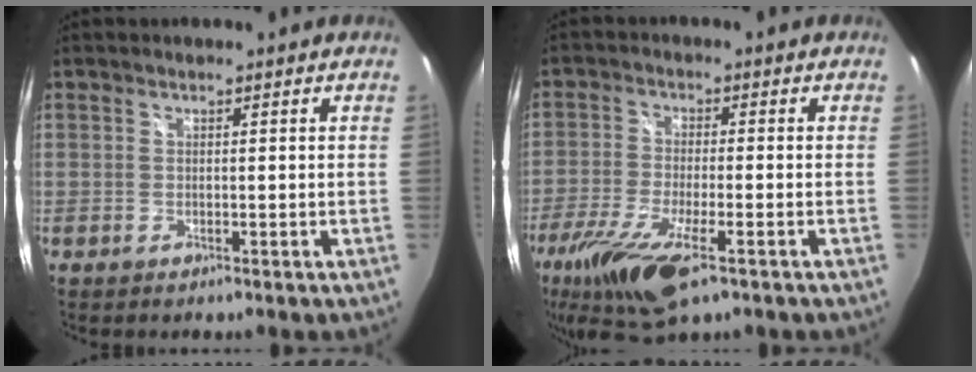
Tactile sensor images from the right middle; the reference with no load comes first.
{"total": 13.5, "force": [-8.0, 3.8, 10.2], "torque": [-0.223, -0.048, -0.150]}